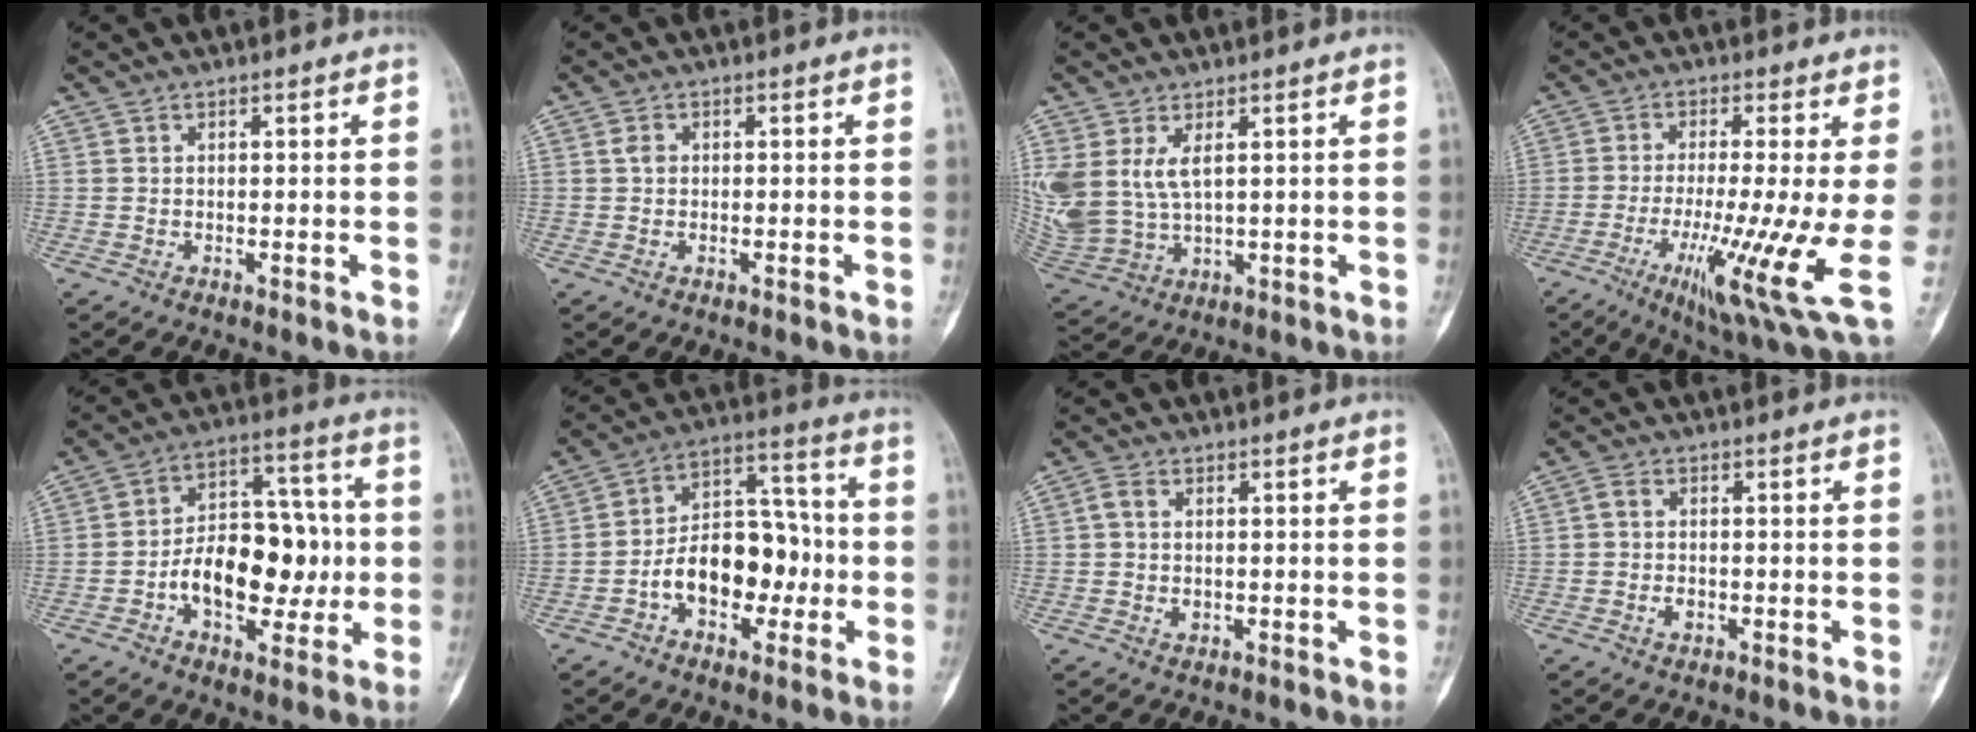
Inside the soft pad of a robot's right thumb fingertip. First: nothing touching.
{"total": 1.5, "force": [0.0, 1.1, 0.9], "torque": [-0.016, 0.002, -0.005]}
{"total": 11.5, "force": [3.2, 6.5, 8.9], "torque": [-0.209, -0.010, 0.081]}
{"total": 13.4, "force": [-3.0, 0.6, 13.0], "torque": [-0.237, -0.028, -0.051]}
{"total": 17.4, "force": [-2.7, 10.7, 13.4], "torque": [-0.170, 0.043, -0.039]}
{"total": 14.7, "force": [-3.5, 9.5, 10.7], "torque": [-0.134, 0.056, -0.061]}
{"total": 3.2, "force": [-0.1, 2.1, 2.4], "torque": [-0.046, 0.005, -0.004]}
{"total": 3.0, "force": [-0.9, 2.0, 2.1], "torque": [-0.040, 0.011, -0.017]}